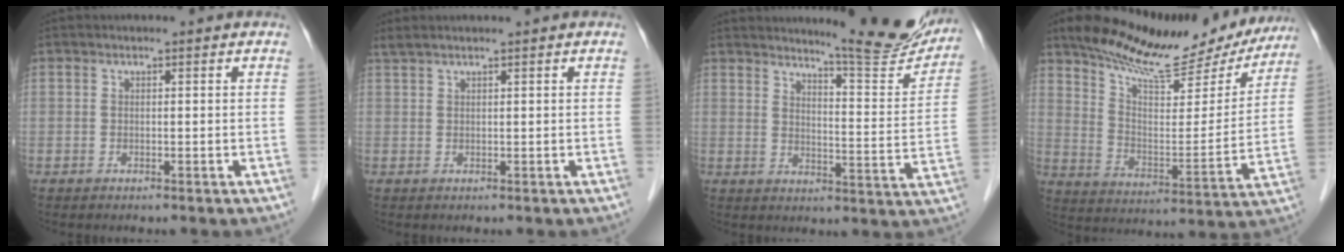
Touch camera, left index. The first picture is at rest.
{"total": 1.5, "force": [1.3, -0.1, 0.9], "torque": [-0.019, 0.016, 0.030]}
{"total": 13.8, "force": [13.0, 0.6, 4.6], "torque": [-0.057, -0.062, 0.157]}
{"total": 21.2, "force": [18.6, 5.4, 8.6], "torque": [-0.134, -0.012, 0.268]}